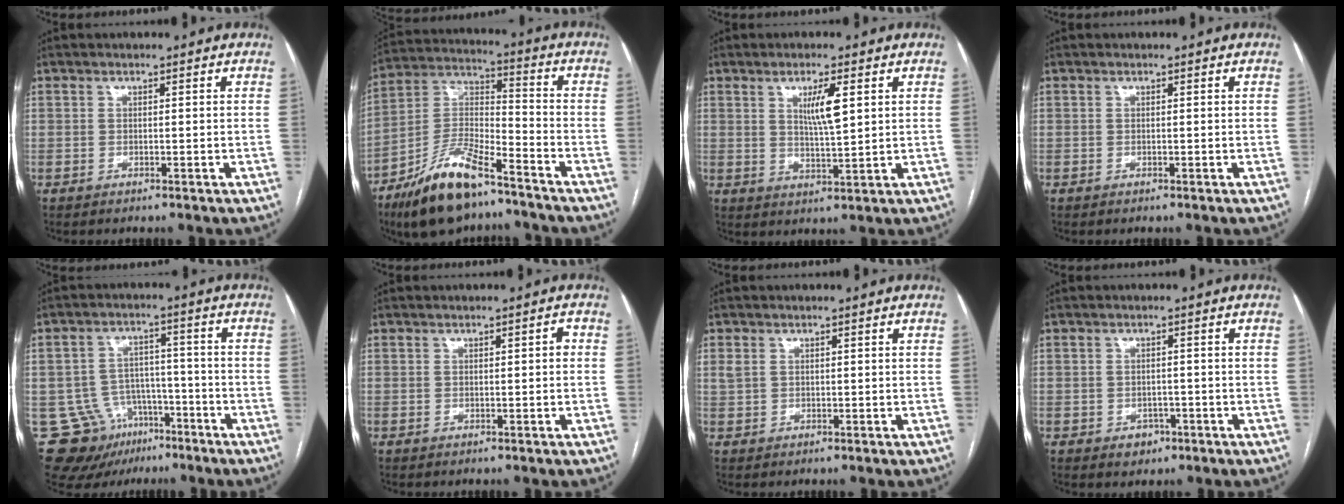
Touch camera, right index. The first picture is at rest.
{"total": 14.9, "force": [-10.6, 3.8, 9.7], "torque": [-0.191, 0.002, -0.190]}
{"total": 5.4, "force": [1.9, 0.6, 5.0], "torque": [-0.090, -0.006, 0.036]}
{"total": 0.0}
{"total": 11.5, "force": [-6.4, 9.0, 3.3], "torque": [-0.057, 0.033, -0.091]}
{"total": 1.0, "force": [0.0, 0.3, 0.9], "torque": [-0.009, 0.003, 0.000]}
{"total": 1.5, "force": [0.6, 1.1, 0.8], "torque": [-0.024, 0.016, 0.017]}
{"total": 2.6, "force": [-1.2, 2.1, 0.9], "torque": [-0.005, 0.006, -0.009]}